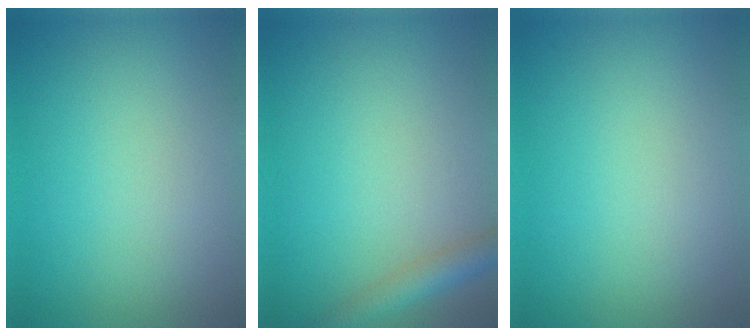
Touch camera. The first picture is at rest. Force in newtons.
{"total": 3.0, "press": 3.0, "slide": 0.1}
{"total": 0.0}